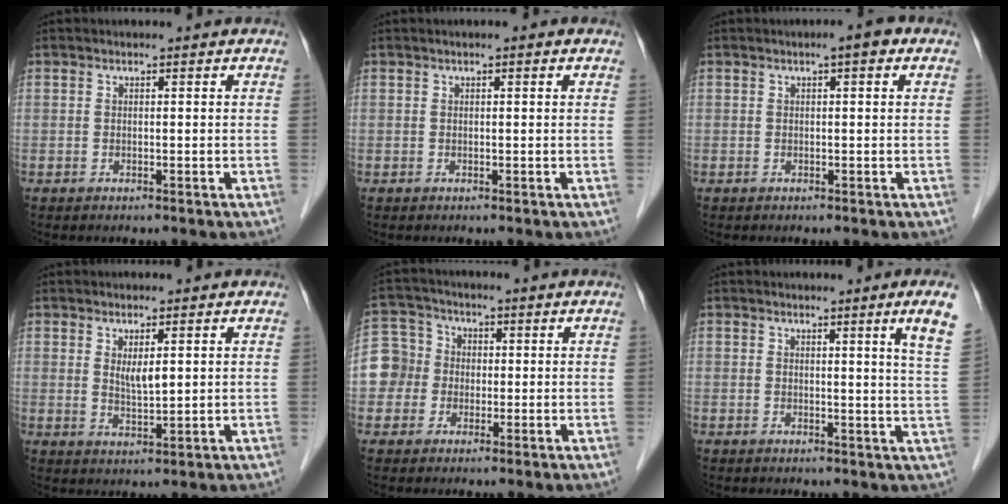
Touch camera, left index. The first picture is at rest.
{"total": 0.9, "force": [0.4, 0.1, 0.8], "torque": [-0.015, 0.006, 0.005]}
{"total": 2.3, "force": [0.9, 0.5, 2.0], "torque": [-0.026, 0.007, 0.008]}
{"total": 2.4, "force": [0.8, 0.5, 2.2], "torque": [-0.042, -0.003, 0.017]}
{"total": 5.7, "force": [-1.0, 5.5, 1.1], "torque": [-0.033, 0.025, -0.020]}
{"total": 5.6, "force": [3.2, -1.4, 4.4], "torque": [-0.056, -0.023, 0.029]}